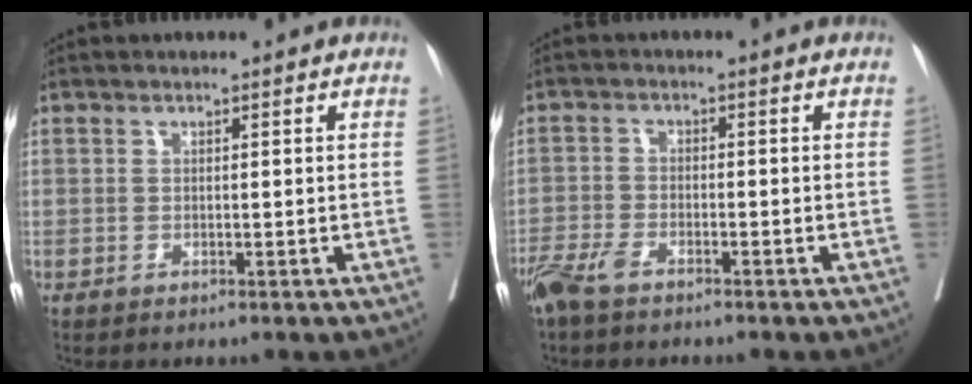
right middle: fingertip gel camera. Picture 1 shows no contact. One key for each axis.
{"total": 4.2, "fx": -3.2, "fy": 1.1, "fz": 2.5, "tx": -0.055, "ty": -0.005, "tz": -0.064}